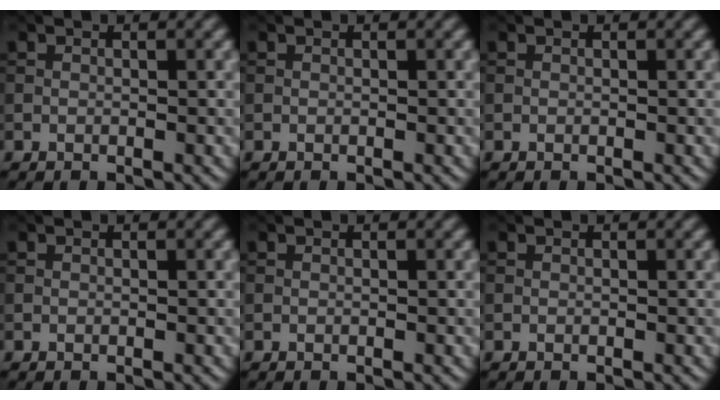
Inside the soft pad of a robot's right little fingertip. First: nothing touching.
{"total": 0.0}
{"total": 0.0}
{"total": 0.0}
{"total": 0.0}
{"total": 0.0}